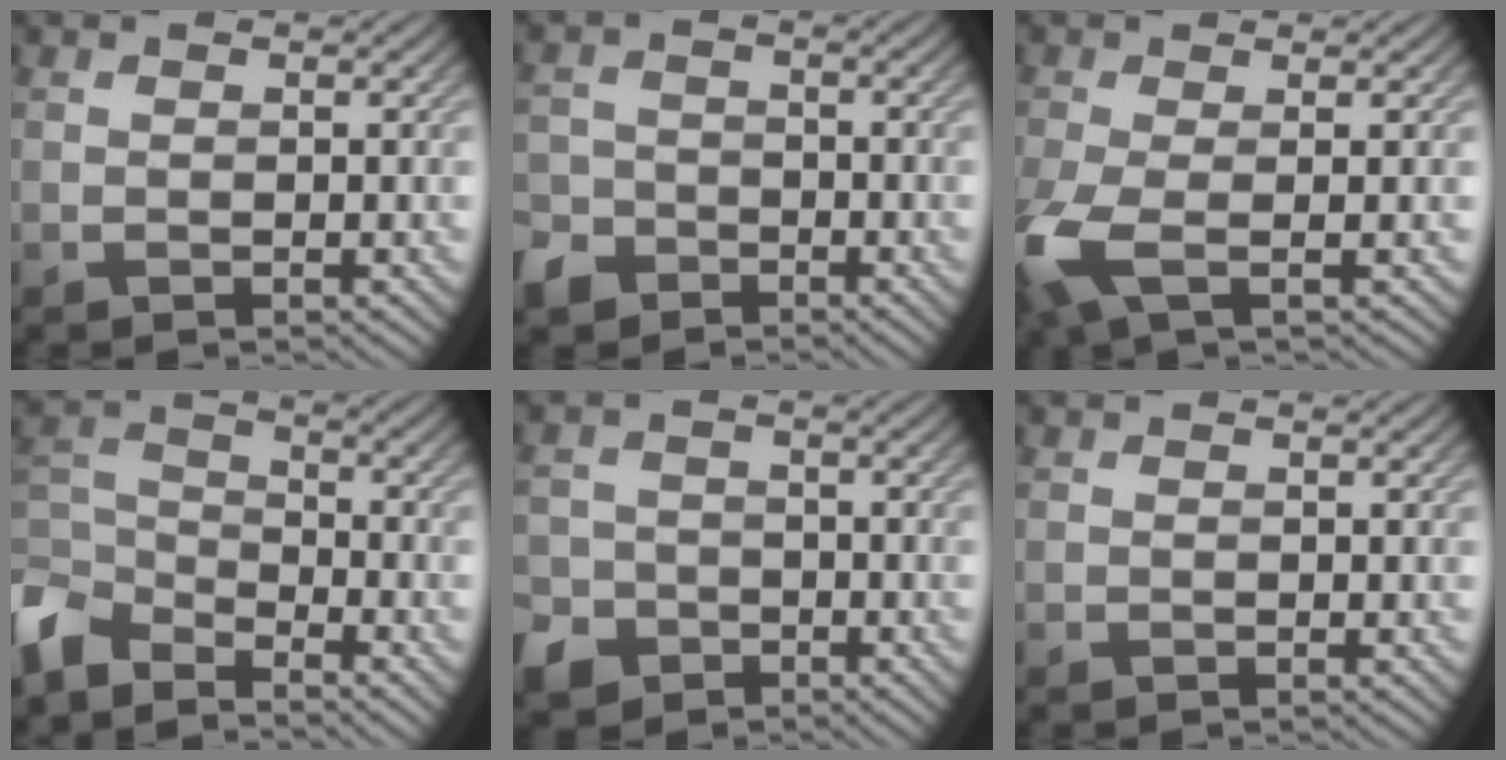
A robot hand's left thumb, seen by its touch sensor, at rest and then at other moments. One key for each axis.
{"total": 4.7, "fx": -3.3, "fy": 3.1, "fz": 1.2, "tx": -0.034, "ty": -0.001, "tz": -0.076}
{"total": 5.8, "fx": -1.5, "fy": 2.0, "fz": 5.2, "tx": -0.139, "ty": -0.019, "tz": -0.032}
{"total": 7.3, "fx": -6.1, "fy": 3.0, "fz": 2.8, "tx": -0.070, "ty": -0.001, "tz": -0.142}
{"total": 5.5, "fx": -3.3, "fy": 4.2, "fz": 1.5, "tx": -0.038, "ty": -0.008, "tz": -0.072}
{"total": 0.0}